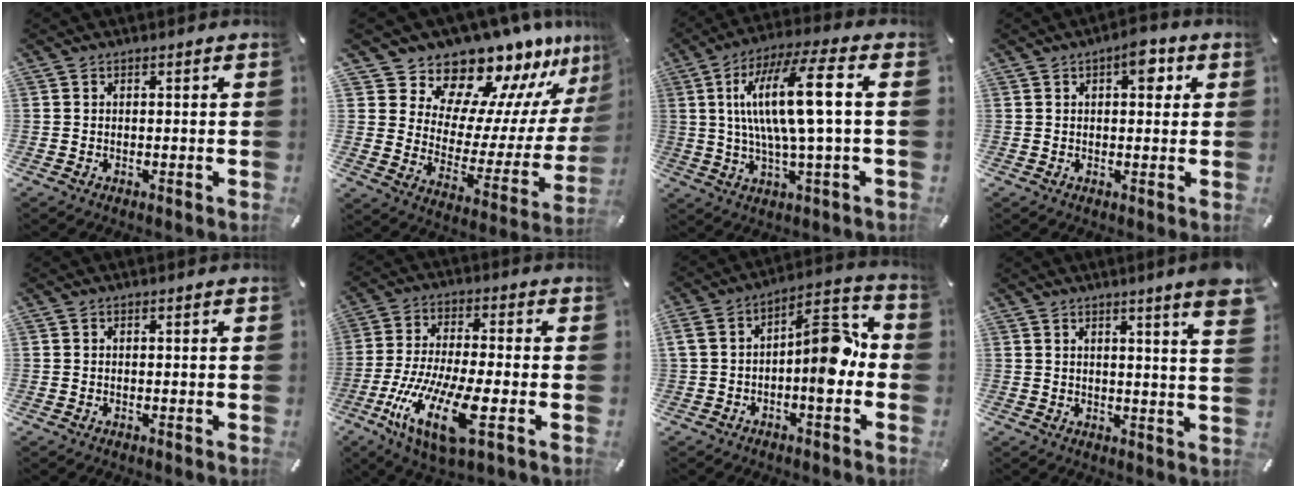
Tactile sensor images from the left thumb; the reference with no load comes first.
{"total": 14.3, "force": [13.4, 4.9, 0.8], "torque": [-0.012, -0.157, 0.222]}
{"total": 16.2, "force": [2.5, 2.9, 15.7], "torque": [-0.316, -0.001, 0.028]}
{"total": 5.9, "force": [2.1, 3.0, 4.6], "torque": [-0.046, -0.009, 0.026]}
{"total": 0.0}
{"total": 17.6, "force": [-6.2, 5.2, 15.7], "torque": [-0.325, -0.006, -0.099]}
{"total": 12.4, "force": [-1.9, 5.6, 10.9], "torque": [-0.148, 0.011, -0.029]}
{"total": 6.7, "force": [4.0, -0.1, 5.4], "torque": [-0.086, -0.024, 0.063]}